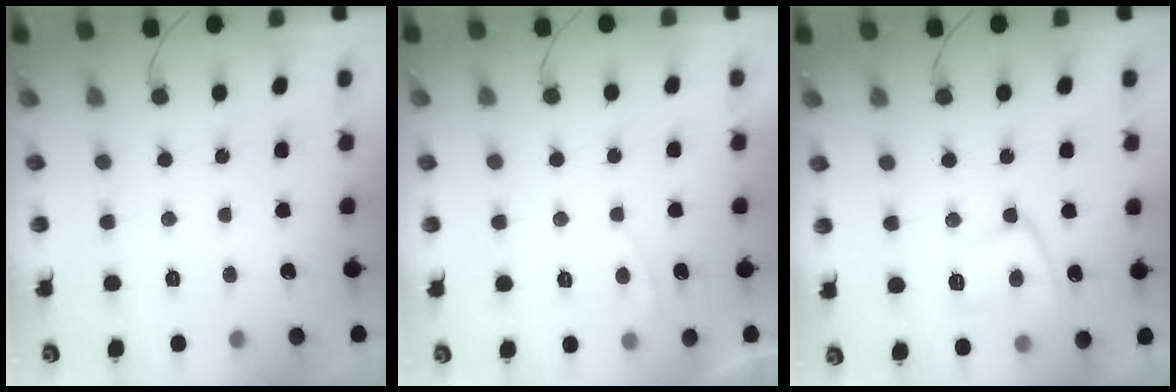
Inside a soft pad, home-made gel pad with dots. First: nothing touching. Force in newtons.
{"total": 1.0, "press": 0.8, "slide": 0.5}
{"total": 10.8, "press": 10.8, "slide": 0.8}